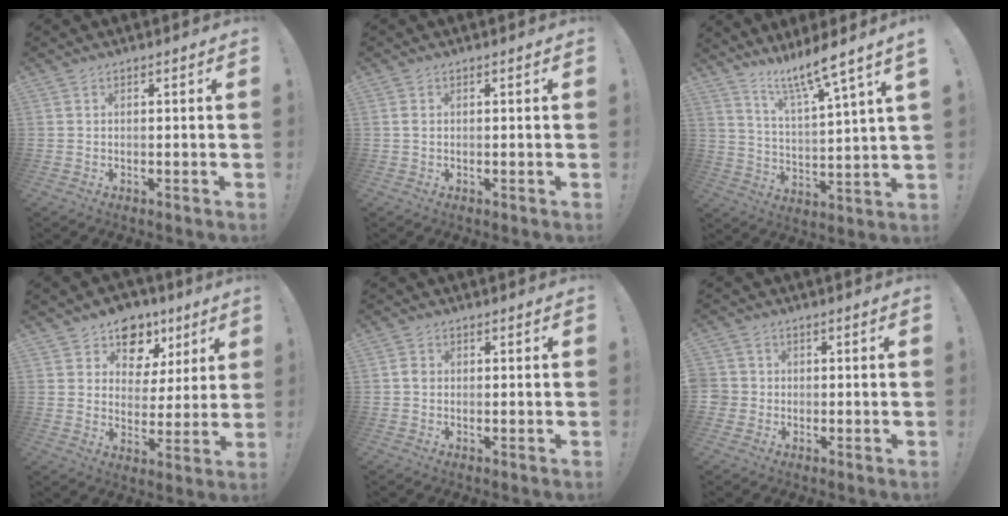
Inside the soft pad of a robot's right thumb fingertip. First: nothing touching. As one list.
[{"total": 1.0, "force": [0.0, 0.5, 0.9], "torque": [-0.020, 0.005, 0.000]}, {"total": 10.8, "force": [8.4, -0.1, 6.8], "torque": [-0.120, -0.063, 0.132]}, {"total": 10.9, "force": [6.3, 8.2, 3.4], "torque": [-0.044, -0.042, 0.120]}, {"total": 1.9, "force": [-0.2, 1.5, 1.1], "torque": [-0.019, 0.006, -0.004]}, {"total": 3.7, "force": [-0.5, 3.5, 1.0], "torque": [-0.027, 0.008, -0.008]}]